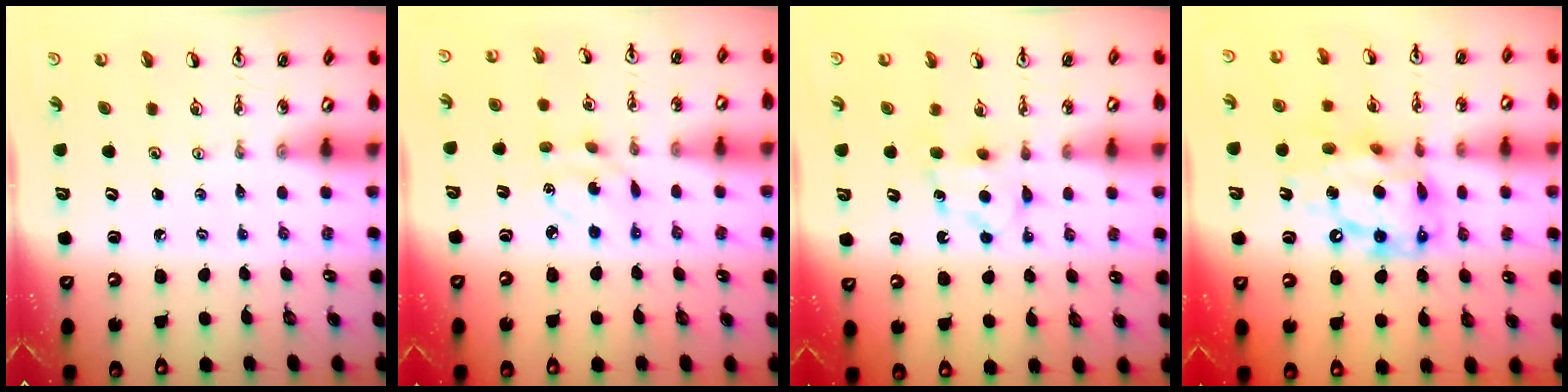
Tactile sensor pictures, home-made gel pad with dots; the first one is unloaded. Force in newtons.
{"total": 4.9, "press": 4.8, "slide": 0.5}
{"total": 6.4, "press": 6.3, "slide": 0.6}
{"total": 16.3, "press": 16.2, "slide": 1.2}